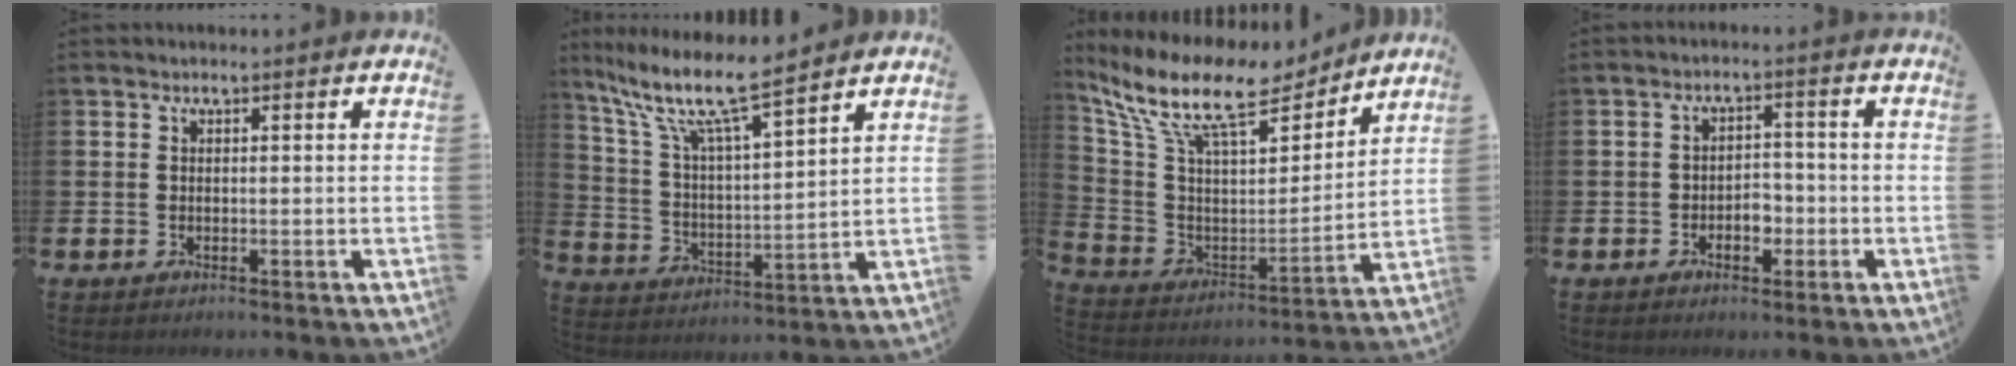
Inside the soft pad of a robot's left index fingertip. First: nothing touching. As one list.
[{"total": 10.3, "force": [8.9, 1.3, 5.0], "torque": [-0.126, -0.052, 0.150]}, {"total": 13.1, "force": [10.8, 4.0, 6.3], "torque": [-0.165, -0.064, 0.186]}, {"total": 2.7, "force": [-1.2, 1.9, 1.6], "torque": [-0.021, 0.001, -0.029]}]